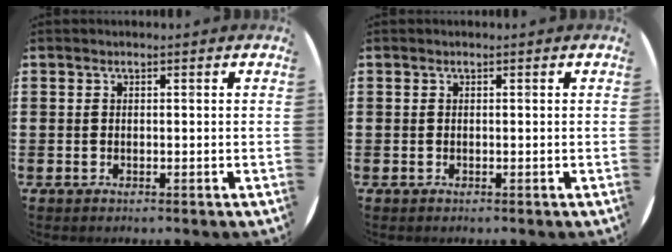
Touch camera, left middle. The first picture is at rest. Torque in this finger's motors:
{"motor_torque": [0.00, 0.00, 0.00, 0.01]}